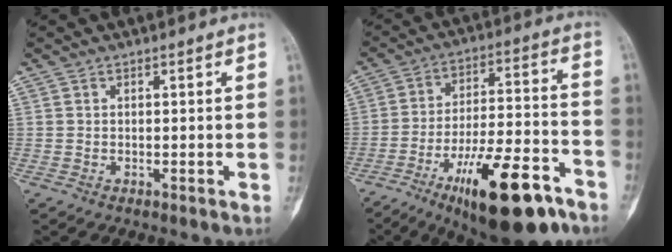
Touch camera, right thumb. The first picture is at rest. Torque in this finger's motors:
{"motor_torque": [3.37, 1.37, 1.35, -1.42, 0.46]}